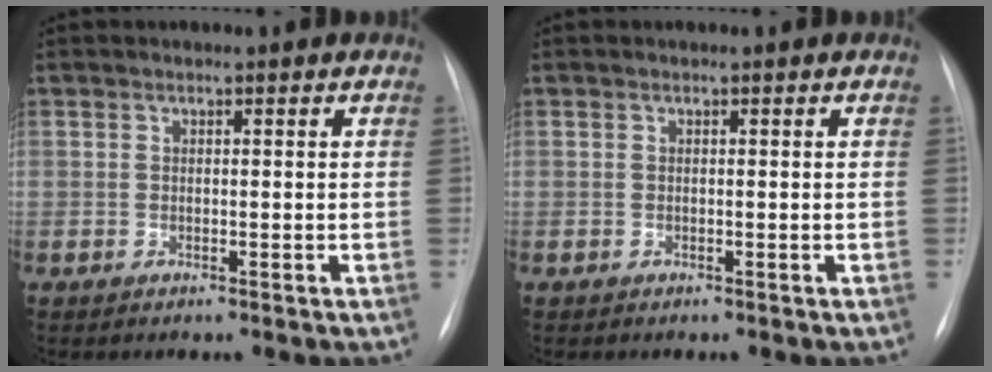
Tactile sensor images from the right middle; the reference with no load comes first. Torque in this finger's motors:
{"motor_torque": [-0.23, -0.31, 0.06, 0.01]}